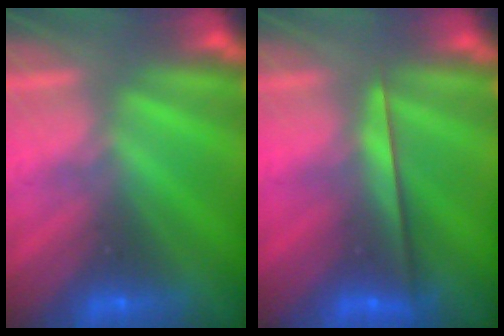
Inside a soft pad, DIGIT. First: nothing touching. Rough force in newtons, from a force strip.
{"total": 2.4}